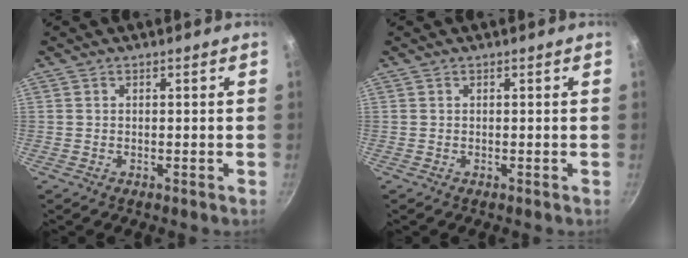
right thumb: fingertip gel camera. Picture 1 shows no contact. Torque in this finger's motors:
{"motor_torque": [0.00, 0.01, 0.00, 0.00, 0.03]}